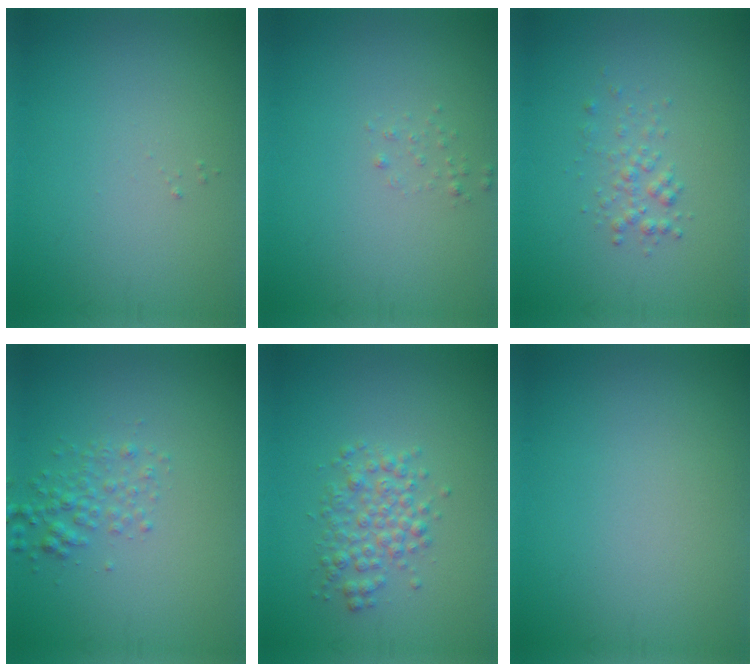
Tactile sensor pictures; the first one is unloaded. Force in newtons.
{"total": 0.6, "press": 0.6, "slide": 0.1}
{"total": 1.4, "press": 1.4, "slide": 0.1}
{"total": 2.0, "press": 2.0, "slide": 0.1}
{"total": 2.8, "press": 2.8, "slide": 0.0}
{"total": 0.0}